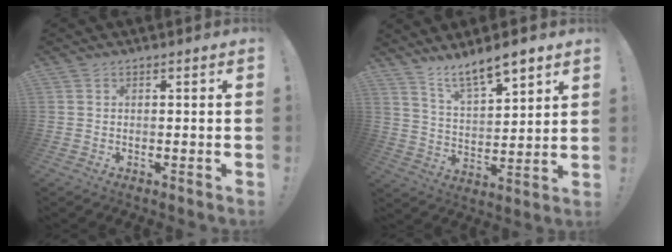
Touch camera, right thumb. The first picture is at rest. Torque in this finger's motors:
{"motor_torque": [-0.01, 0.12, 0.18, 0.16, 0.03]}